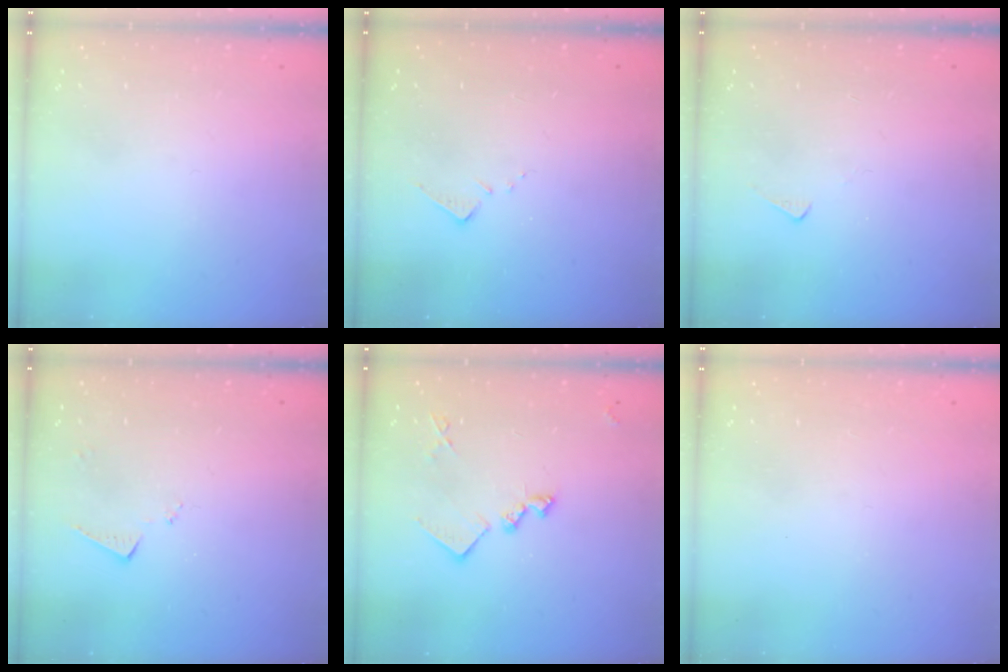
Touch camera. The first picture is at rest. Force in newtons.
{"total": 6.8, "press": 6.8, "slide": 0.5}
{"total": 4.4, "press": 4.4, "slide": 0.6}
{"total": 7.4, "press": 7.4, "slide": 0.2}
{"total": 11.0, "press": 11.0, "slide": 0.3}
{"total": 0.9, "press": 0.9, "slide": 0.1}